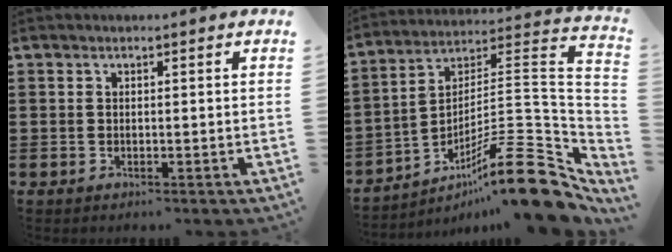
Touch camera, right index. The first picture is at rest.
{"total": 16.0, "force": [-9.9, 2.6, 12.4], "torque": [-0.178, 0.022, -0.171]}